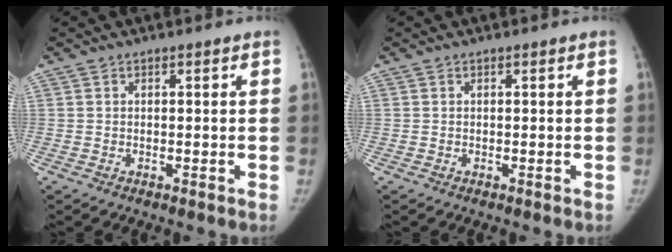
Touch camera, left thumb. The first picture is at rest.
{"total": 0.0}